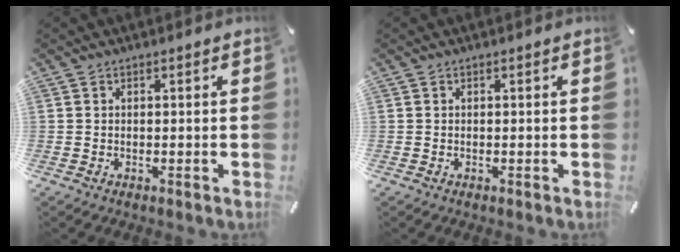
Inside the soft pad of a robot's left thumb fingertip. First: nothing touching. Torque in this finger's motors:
{"motor_torque": [0.03, 0.07, 0.00, -0.07, -0.01]}